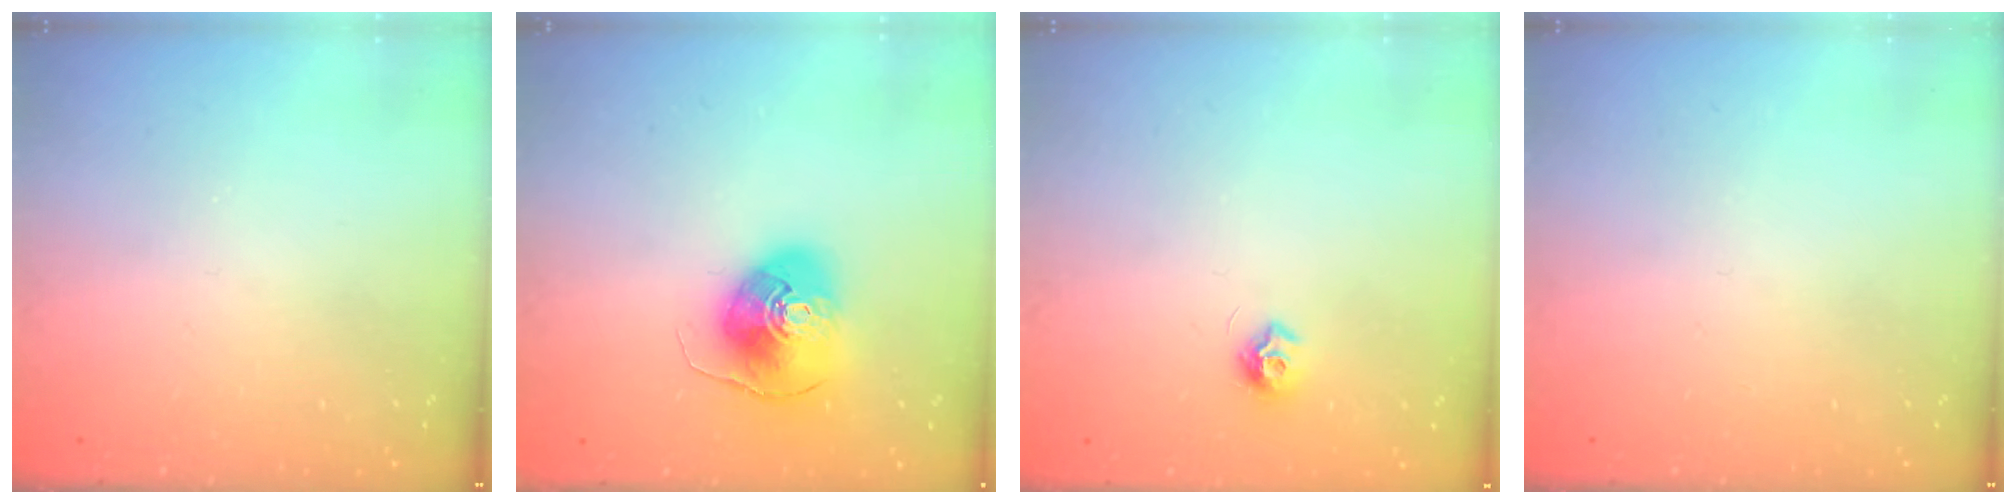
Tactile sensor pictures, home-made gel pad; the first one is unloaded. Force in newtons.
{"total": 10.3, "press": 10.2, "slide": 1.5}
{"total": 7.2, "press": 7.2, "slide": 0.4}
{"total": 0.0}